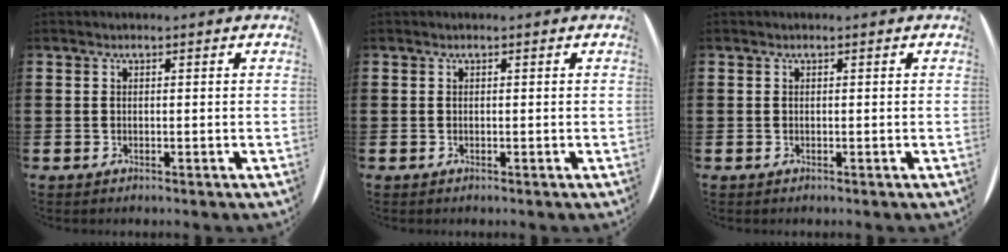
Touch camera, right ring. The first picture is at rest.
{"total": 0.0}
{"total": 0.0}